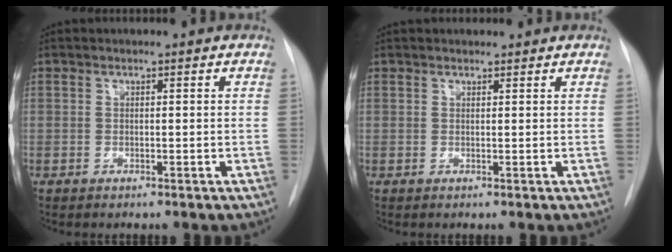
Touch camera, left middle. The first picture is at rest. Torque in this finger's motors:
{"motor_torque": [0.24, -0.25, 0.02, 0.02]}